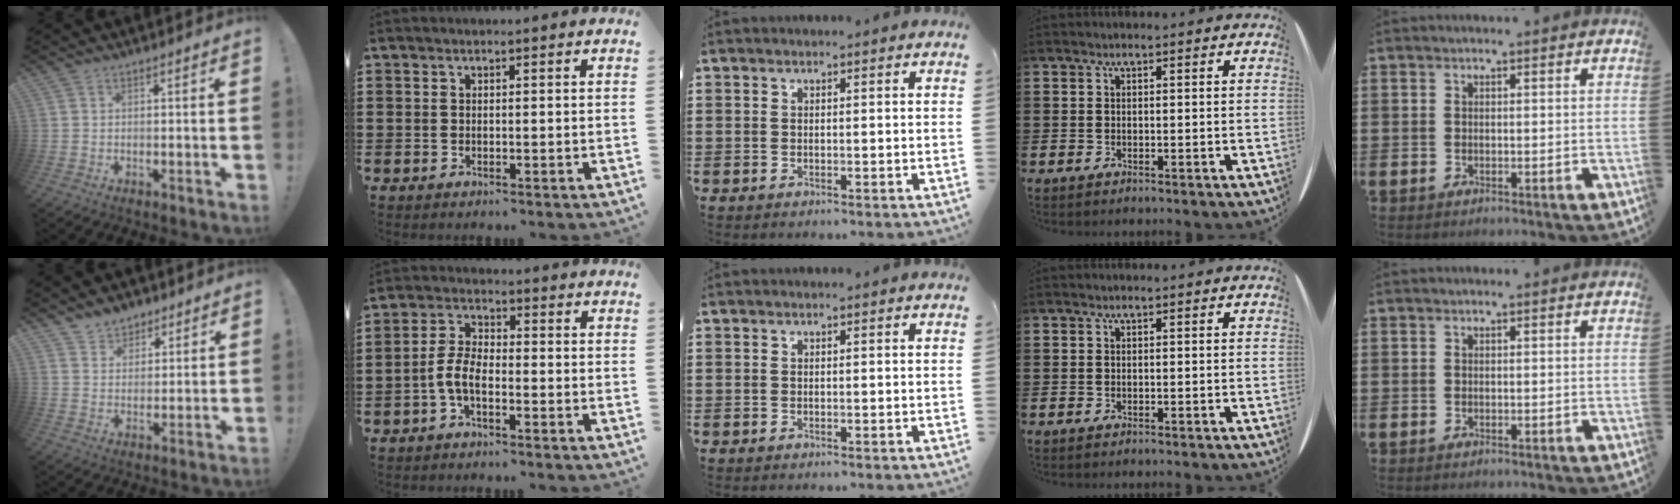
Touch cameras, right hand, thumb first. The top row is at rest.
{"thumb": {"total": 6.4, "force": [4.9, 4.1, 0.5], "torque": [-0.003, -0.036, 0.095]}, "index": {"total": 4.8, "force": [-2.1, 1.9, 3.8], "torque": [-0.094, 0.000, -0.046]}}